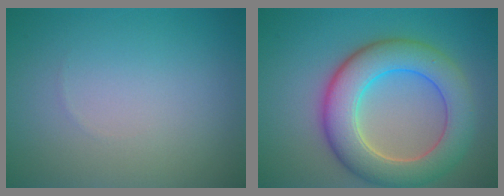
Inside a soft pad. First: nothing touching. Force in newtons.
{"total": 8.1, "press": 8.1, "slide": 0.6}